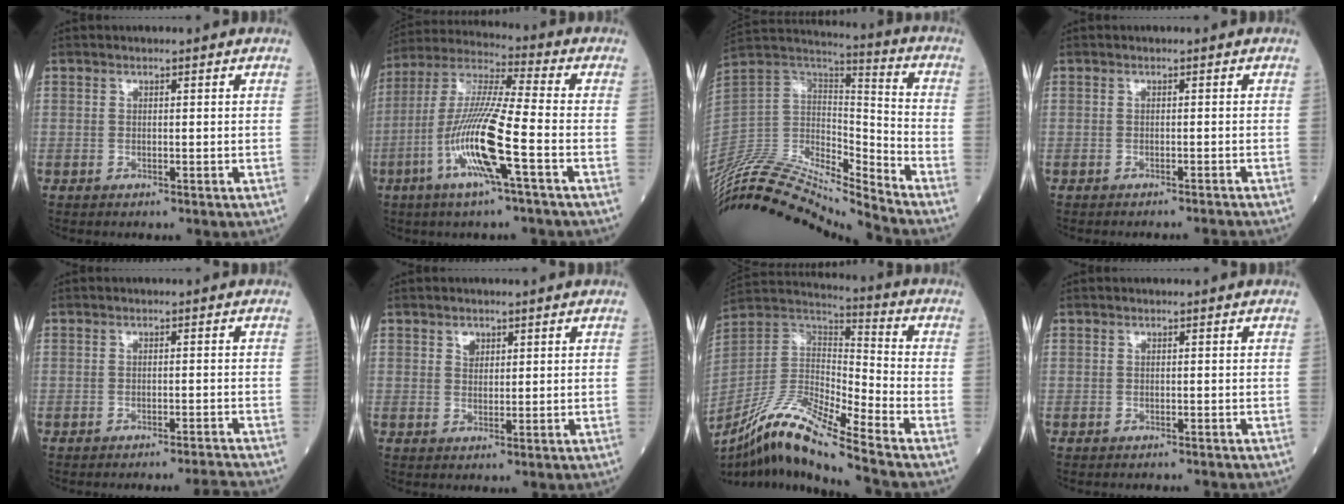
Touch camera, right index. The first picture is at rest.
{"total": 14.3, "force": [-4.8, 0.1, 13.5], "torque": [-0.280, -0.005, -0.101]}
{"total": 21.2, "force": [-19.8, 1.8, 7.5], "torque": [-0.153, 0.030, -0.348]}
{"total": 3.0, "force": [-2.8, -1.0, 0.3], "torque": [0.002, -0.006, -0.035]}
{"total": 4.1, "force": [-3.6, -1.8, 0.2], "torque": [0.004, -0.001, -0.051]}
{"total": 1.7, "force": [1.0, 1.2, 0.7], "torque": [-0.007, -0.001, 0.016]}
{"total": 16.3, "force": [-12.3, 0.3, 10.7], "torque": [-0.210, -0.008, -0.227]}
{"total": 2.5, "force": [-2.3, 0.8, 0.3], "torque": [0.003, -0.003, -0.033]}